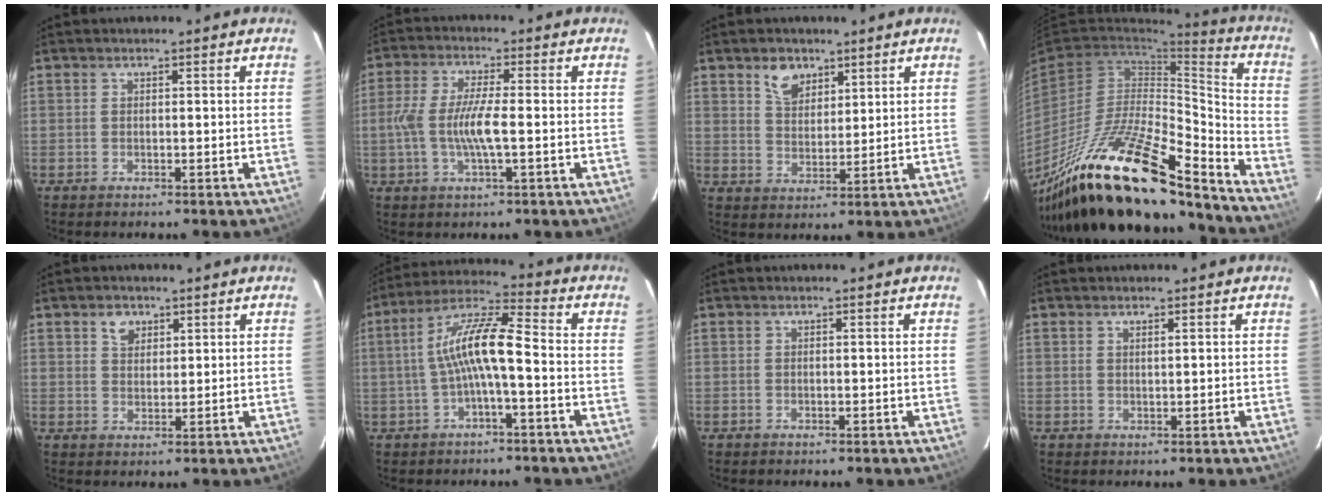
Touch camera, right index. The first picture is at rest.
{"total": 8.3, "force": [-1.3, 1.5, 8.1], "torque": [-0.163, -0.001, -0.027]}
{"total": 5.6, "force": [3.6, 3.5, 2.5], "torque": [-0.035, 0.005, 0.068]}
{"total": 29.3, "force": [-21.6, 6.7, 18.7], "torque": [-0.322, -0.039, -0.362]}
{"total": 3.3, "force": [1.9, 2.4, 1.3], "torque": [-0.015, 0.009, 0.035]}
{"total": 9.7, "force": [-1.6, 1.6, 9.5], "torque": [-0.198, 0.021, -0.032]}
{"total": 0.0}
{"total": 0.8, "force": [0.6, 0.1, 0.5], "torque": [-0.009, 0.001, 0.012]}